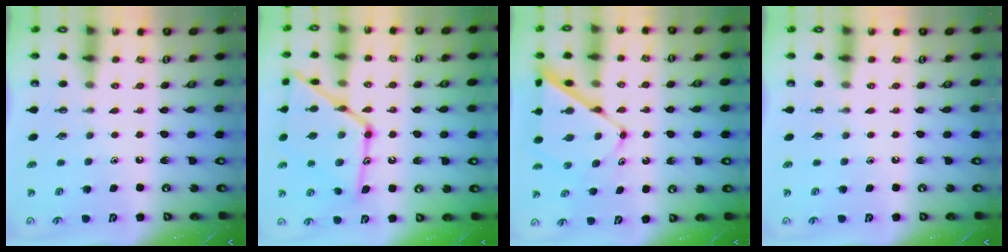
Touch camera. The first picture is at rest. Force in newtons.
{"total": 21.7, "press": 21.6, "slide": 1.7}
{"total": 10.0, "press": 10.0, "slide": 0.7}
{"total": 0.0}